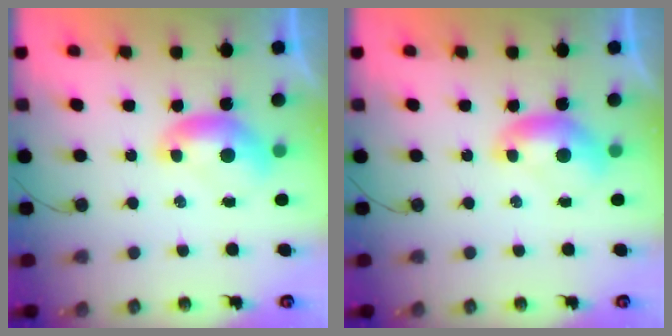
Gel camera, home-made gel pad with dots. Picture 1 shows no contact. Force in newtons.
{"total": 0.0}